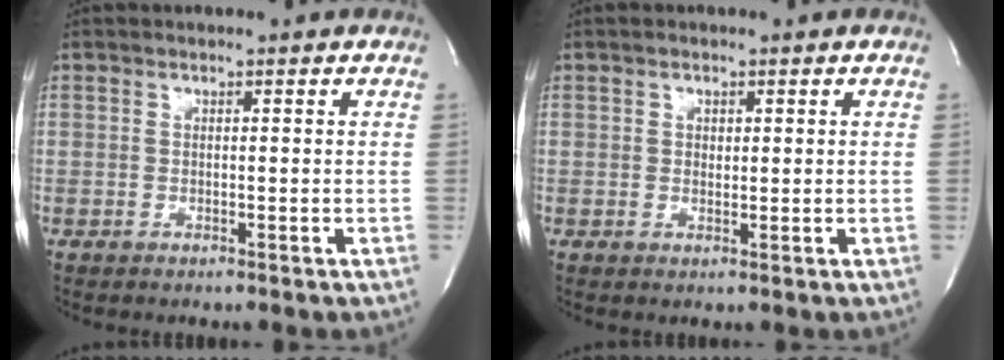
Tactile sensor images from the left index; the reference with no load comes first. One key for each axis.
{"total": 1.1, "fx": 0.2, "fy": 0.9, "fz": 0.6, "tx": -0.010, "ty": -0.007, "tz": 0.003}